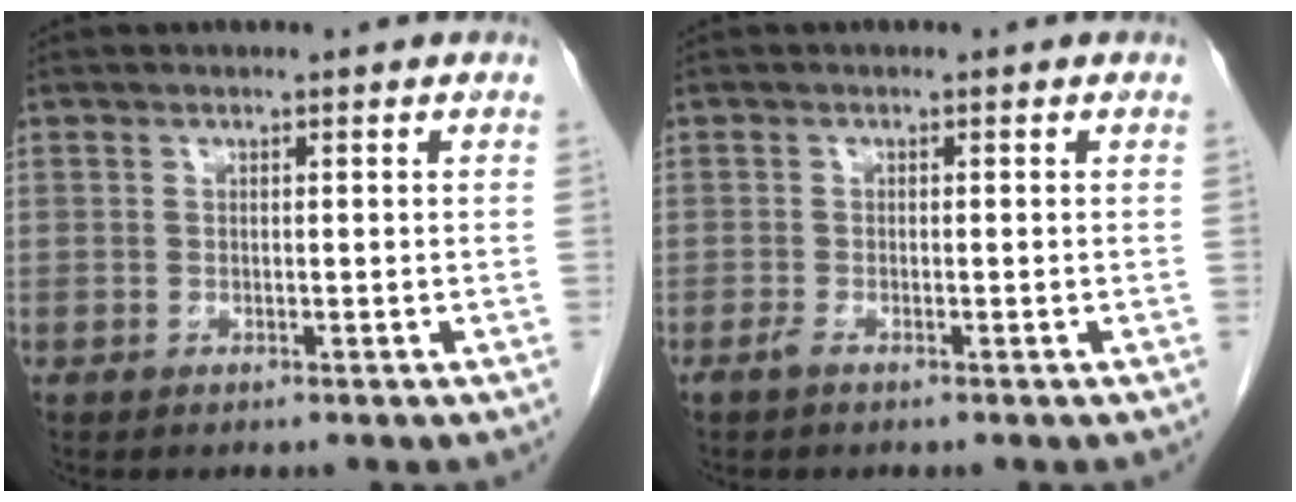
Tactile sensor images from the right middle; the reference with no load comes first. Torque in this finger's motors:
{"motor_torque": [0.17, -0.25, 0.01, 0.01]}